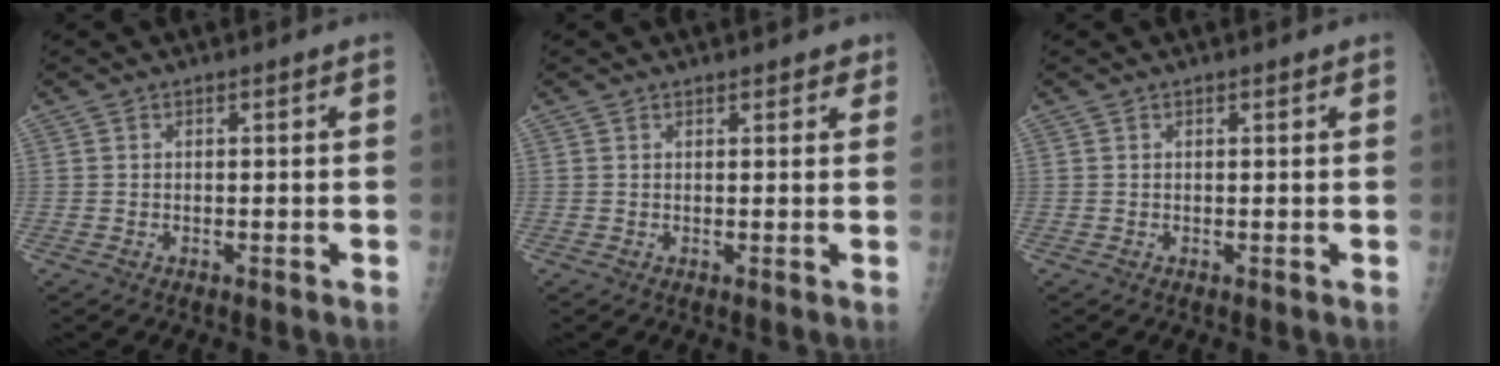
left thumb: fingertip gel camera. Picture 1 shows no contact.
{"total": 2.3, "force": [1.8, 1.0, 1.1], "torque": [0.005, -0.004, 0.017]}
{"total": 0.7, "force": [0.5, 0.2, 0.5], "torque": [-0.007, -0.001, 0.006]}